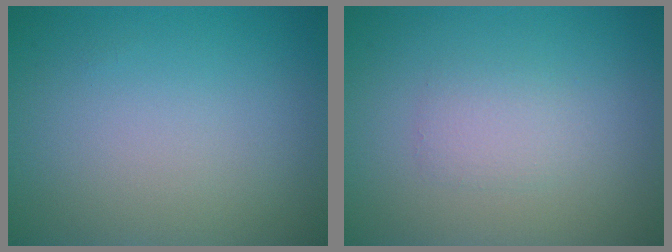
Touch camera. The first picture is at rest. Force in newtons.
{"total": 1.6, "press": 1.6, "slide": 0.0}